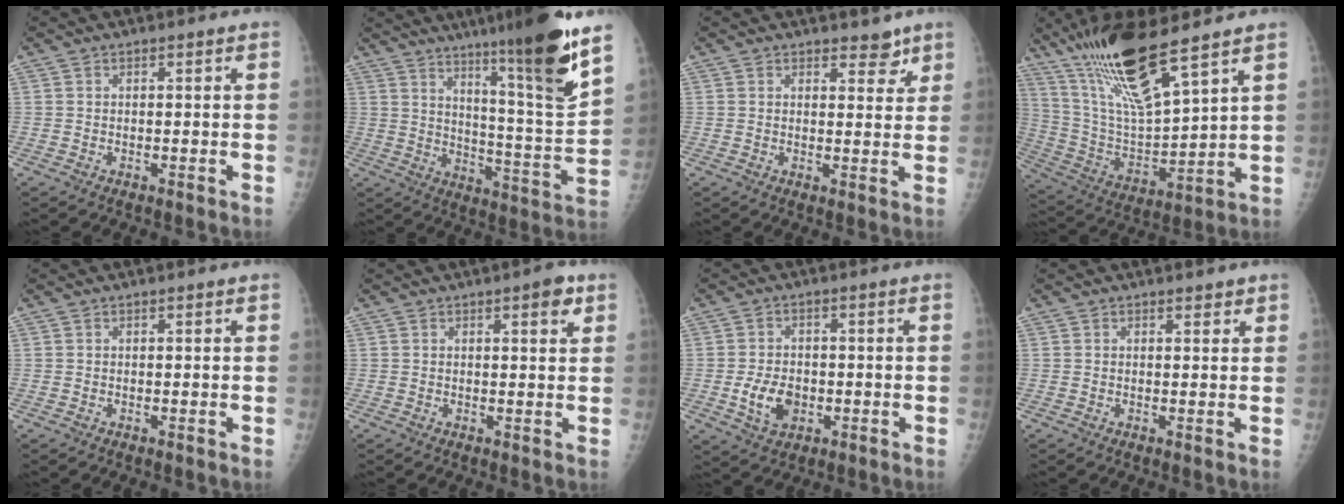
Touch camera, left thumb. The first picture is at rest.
{"total": 19.0, "force": [12.2, 0.5, 14.5], "torque": [-0.193, -0.073, 0.193]}
{"total": 3.7, "force": [2.8, 1.7, 1.7], "torque": [0.000, -0.017, 0.037]}
{"total": 18.9, "force": [12.8, 3.4, 13.5], "torque": [-0.245, -0.059, 0.253]}
{"total": 0.0}
{"total": 3.4, "force": [1.8, 0.9, 2.7], "torque": [-0.029, -0.007, 0.021]}
{"total": 6.5, "force": [-1.4, 4.6, 4.3], "torque": [-0.065, 0.003, -0.019]}
{"total": 1.3, "force": [1.1, 0.5, 0.5], "torque": [-0.003, -0.007, 0.014]}